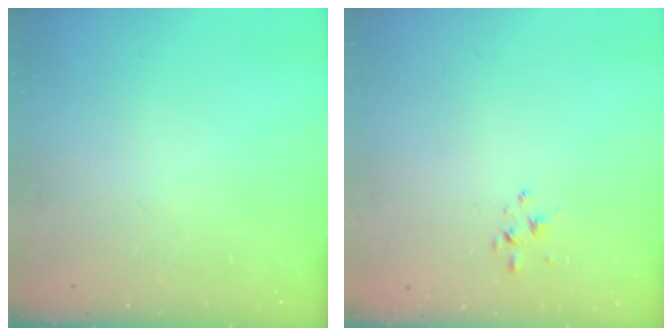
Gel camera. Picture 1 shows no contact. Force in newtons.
{"total": 2.0, "press": 1.9, "slide": 0.7}